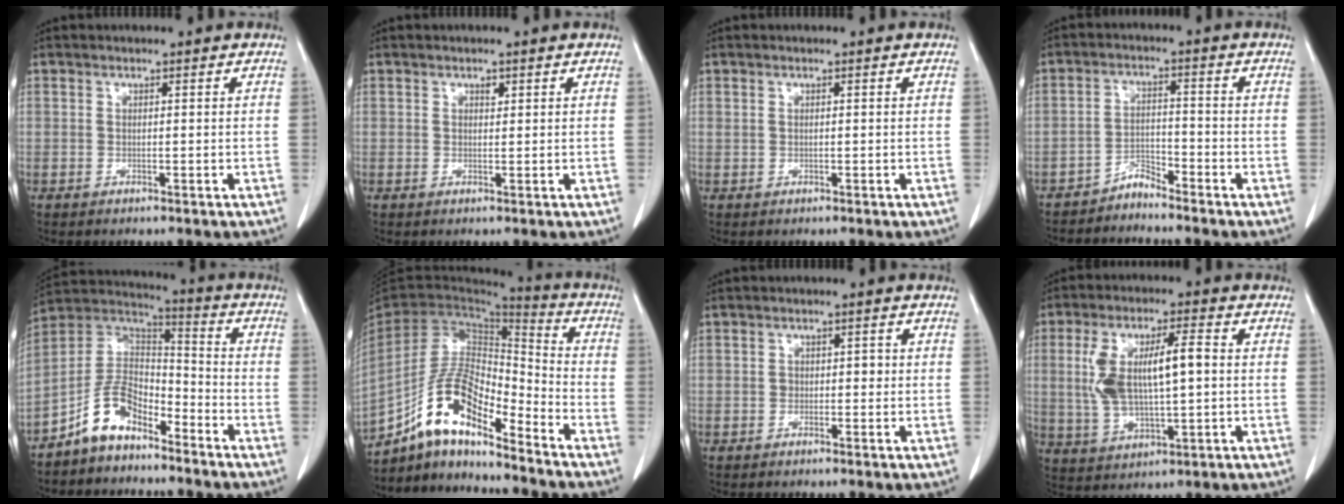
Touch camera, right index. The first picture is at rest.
{"total": 0.8, "force": [0.5, 0.5, 0.5], "torque": [-0.007, -0.003, 0.007]}
{"total": 0.0}
{"total": 2.8, "force": [-2.8, 0.4, 0.0], "torque": [0.009, -0.005, -0.051]}
{"total": 9.7, "force": [-6.9, 4.8, 4.9], "torque": [-0.101, 0.033, -0.137]}
{"total": 13.4, "force": [-9.9, 3.6, 8.2], "torque": [-0.159, 0.028, -0.182]}
{"total": 1.5, "force": [-0.4, 1.1, 0.9], "torque": [-0.008, 0.006, -0.007]}
{"total": 11.3, "force": [1.0, 3.7, 10.7], "torque": [-0.216, 0.022, 0.026]}